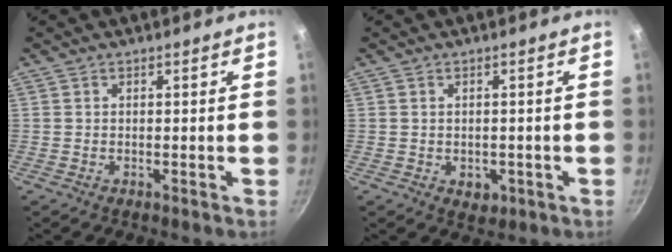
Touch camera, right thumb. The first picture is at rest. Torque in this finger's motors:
{"motor_torque": [-0.26, 0.07, -0.16, -0.01, -0.01]}